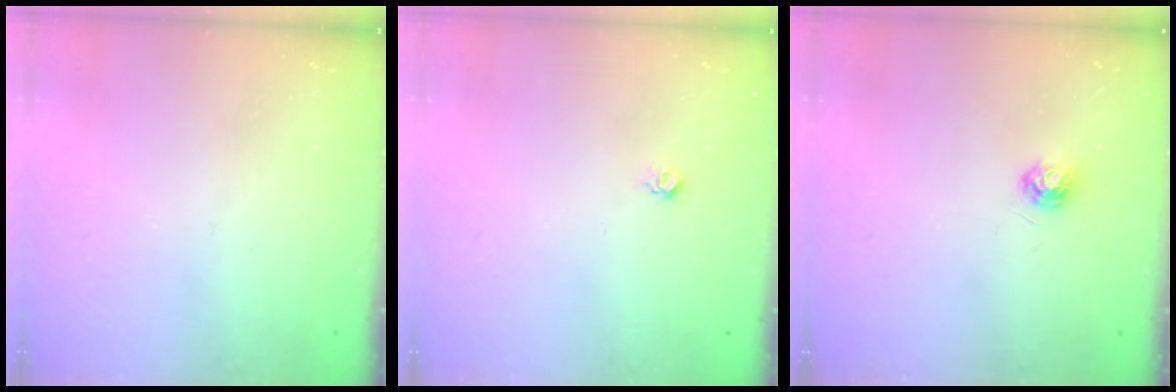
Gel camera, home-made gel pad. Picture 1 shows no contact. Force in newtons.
{"total": 3.0, "press": 2.9, "slide": 0.4}
{"total": 4.5, "press": 4.5, "slide": 0.7}